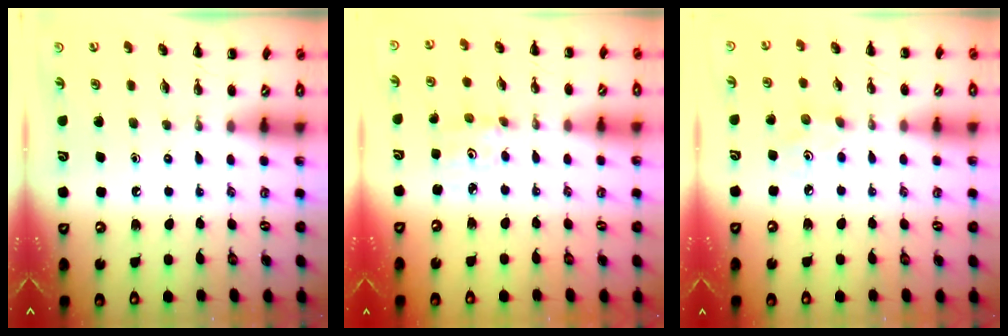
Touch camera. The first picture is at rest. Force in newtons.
{"total": 2.4, "press": 2.3, "slide": 0.8}
{"total": 2.4, "press": 2.3, "slide": 0.7}